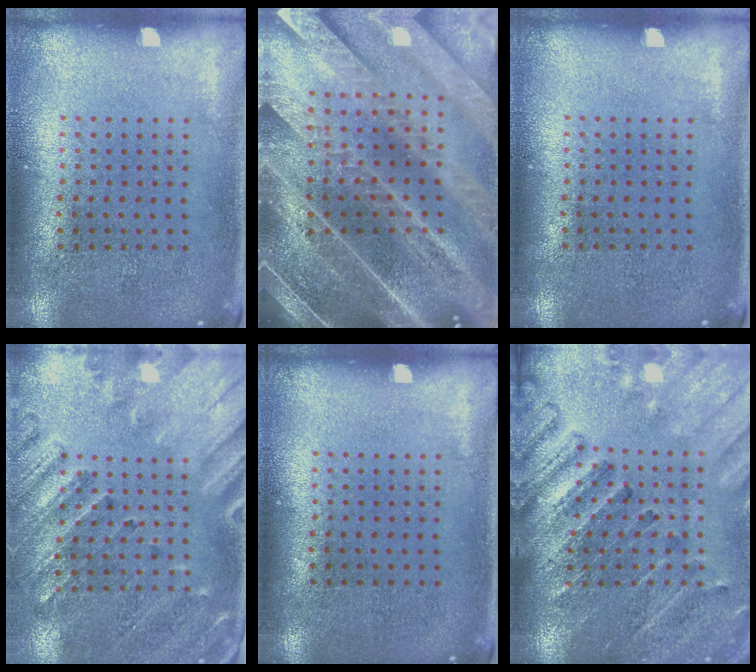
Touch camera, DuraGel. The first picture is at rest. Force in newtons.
{"total": 5.5, "press": 4.7, "slide": 2.9}
{"total": 0.0}
{"total": 2.5, "press": 2.1, "slide": 1.4}
{"total": 0.0}
{"total": 2.7, "press": 2.6, "slide": 0.2}